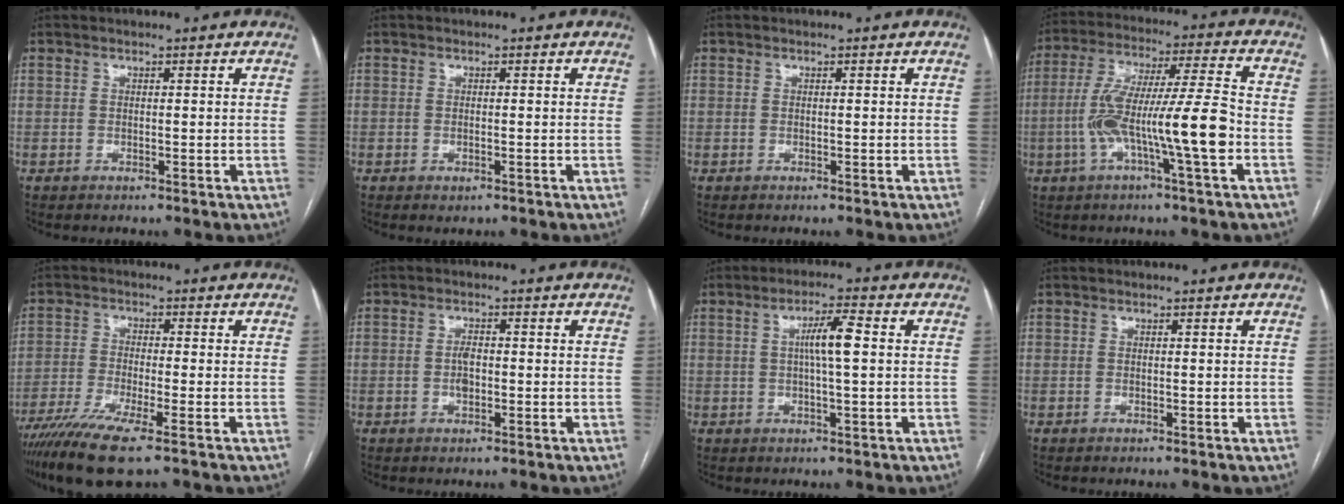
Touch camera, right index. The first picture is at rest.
{"total": 0.7, "force": [-0.3, 0.4, 0.5], "torque": [-0.007, -0.002, 0.000]}
{"total": 0.0}
{"total": 14.1, "force": [-3.6, 0.3, 13.7], "torque": [-0.260, 0.013, -0.067]}
{"total": 9.6, "force": [-6.6, 0.3, 7.0], "torque": [-0.131, -0.022, -0.115]}
{"total": 2.2, "force": [-0.3, 1.1, 1.9], "torque": [-0.036, 0.002, -0.005]}
{"total": 5.4, "force": [0.7, 0.4, 5.3], "torque": [-0.097, 0.007, 0.011]}
{"total": 0.0}